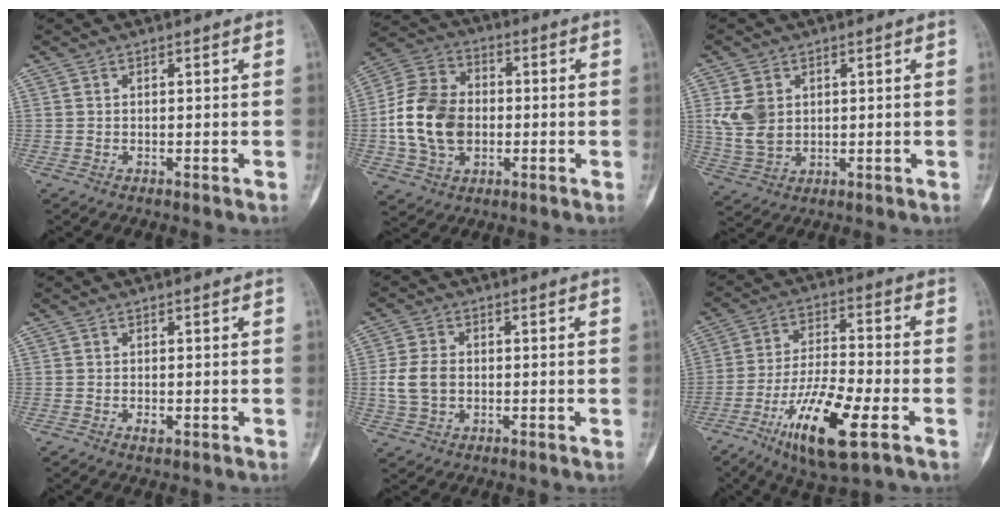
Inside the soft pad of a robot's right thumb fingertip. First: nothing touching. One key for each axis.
{"total": 15.3, "fx": -1.5, "fy": 11.3, "fz": 10.2, "tx": -0.177, "ty": 0.022, "tz": -0.029}
{"total": 7.5, "fx": 1.7, "fy": 5.6, "fz": 4.6, "tx": -0.080, "ty": -0.005, "tz": 0.046}
{"total": 1.3, "fx": -0.5, "fy": 0.7, "fz": 1.0, "tx": -0.014, "ty": 0.000, "tz": -0.005}
{"total": 6.4, "fx": -0.3, "fy": 4.7, "fz": 4.3, "tx": -0.084, "ty": 0.007, "tz": -0.004}
{"total": 15.8, "fx": -7.0, "fy": 4.2, "fz": 13.5, "tx": -0.254, "ty": 0.017, "tz": -0.119}